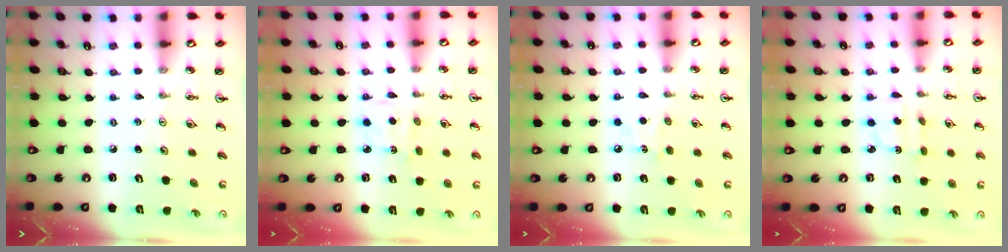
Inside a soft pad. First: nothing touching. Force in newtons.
{"total": 4.7, "press": 4.7, "slide": 0.3}
{"total": 6.0, "press": 6.0, "slide": 0.7}
{"total": 2.7, "press": 2.6, "slide": 0.6}